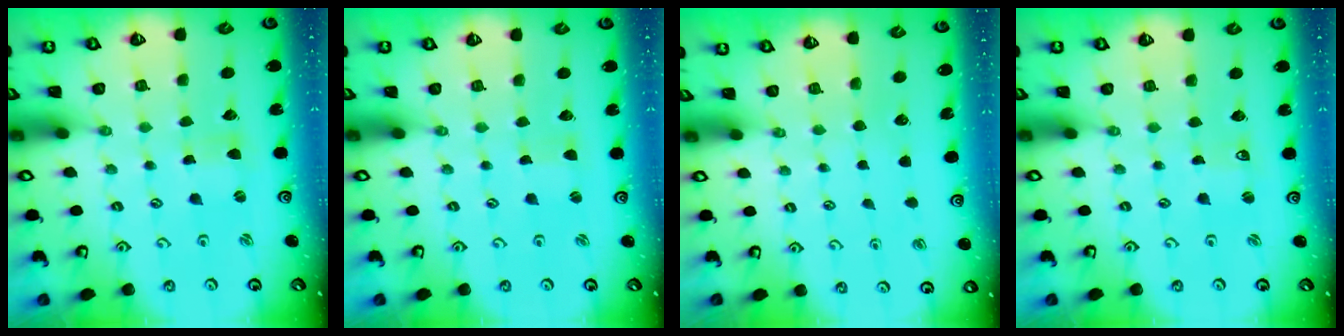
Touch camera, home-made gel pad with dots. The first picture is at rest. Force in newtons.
{"total": 0.0}
{"total": 0.0}
{"total": 1.4, "press": 1.4, "slide": 0.1}